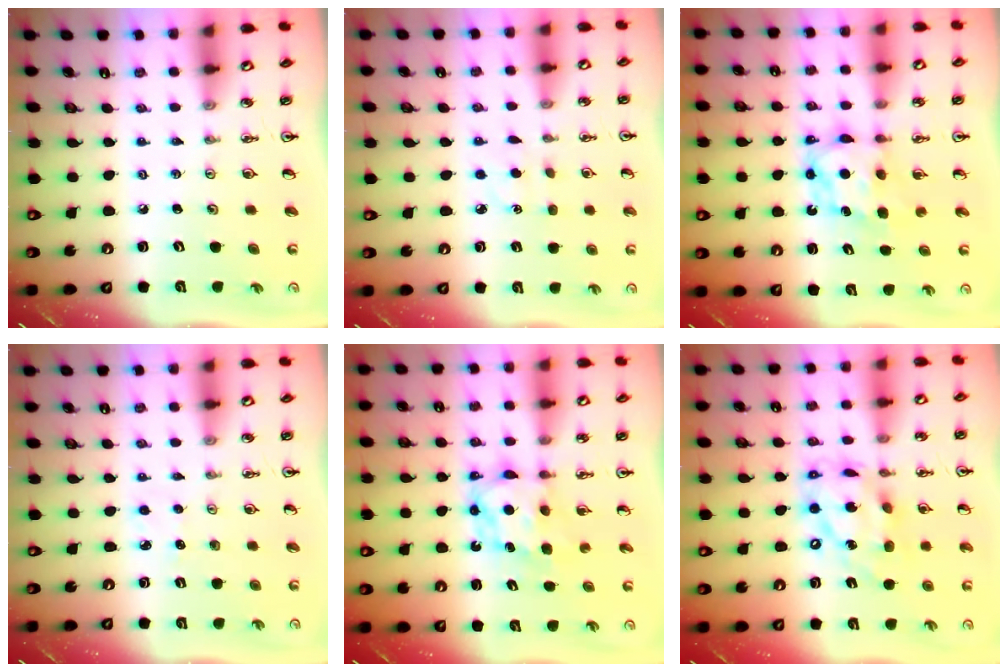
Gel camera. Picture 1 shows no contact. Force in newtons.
{"total": 2.9, "press": 2.8, "slide": 0.5}
{"total": 7.1, "press": 7.1, "slide": 0.3}
{"total": 3.4, "press": 3.4, "slide": 0.5}
{"total": 7.1, "press": 7.1, "slide": 0.3}
{"total": 16.1, "press": 16.0, "slide": 1.4}